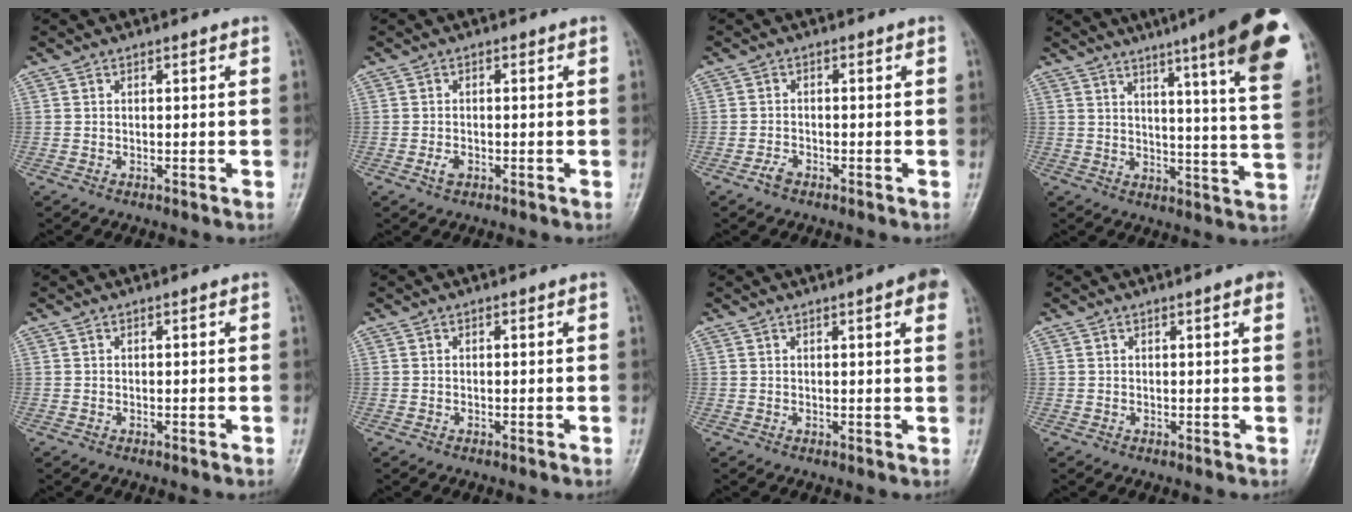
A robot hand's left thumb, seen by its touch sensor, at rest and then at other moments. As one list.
[{"total": 1.8, "force": [-0.7, 1.2, 1.2], "torque": [-0.019, 0.000, -0.015]}, {"total": 1.9, "force": [-1.3, 1.0, 0.9], "torque": [-0.017, 0.005, -0.026]}, {"total": 21.8, "force": [13.1, 1.9, 17.2], "torque": [-0.214, -0.053, 0.159]}, {"total": 0.0}, {"total": 0.0}, {"total": 4.5, "force": [2.2, 0.7, 3.9], "torque": [-0.039, -0.001, 0.020]}, {"total": 1.9, "force": [1.0, 0.2, 1.6], "torque": [-0.024, -0.001, 0.011]}]